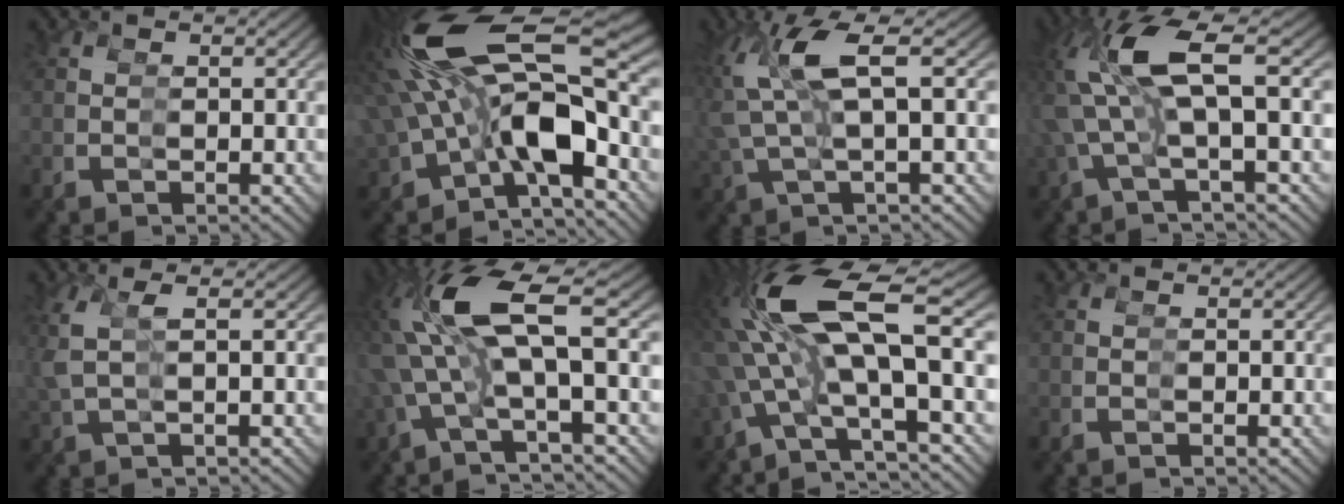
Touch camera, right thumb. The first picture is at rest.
{"total": 12.7, "force": [2.4, 6.7, 10.5], "torque": [-0.232, 0.018, 0.043]}
{"total": 3.6, "force": [2.2, 0.6, 2.8], "torque": [-0.091, 0.027, 0.034]}
{"total": 6.9, "force": [2.2, 3.1, 5.8], "torque": [-0.146, 0.023, 0.041]}
{"total": 1.8, "force": [1.5, -0.8, -0.5], "torque": [-0.018, 0.021, 0.027]}
{"total": 7.6, "force": [1.3, 3.3, 6.7], "torque": [-0.160, 0.023, 0.032]}
{"total": 10.0, "force": [1.7, 5.2, 8.4], "torque": [-0.211, 0.016, 0.038]}
{"total": 0.0}